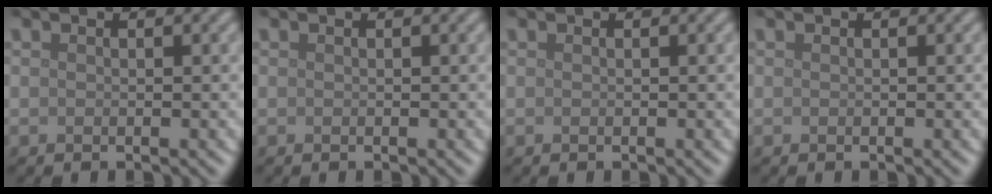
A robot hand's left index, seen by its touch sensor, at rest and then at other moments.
{"total": 0.0}
{"total": 0.0}
{"total": 0.0}